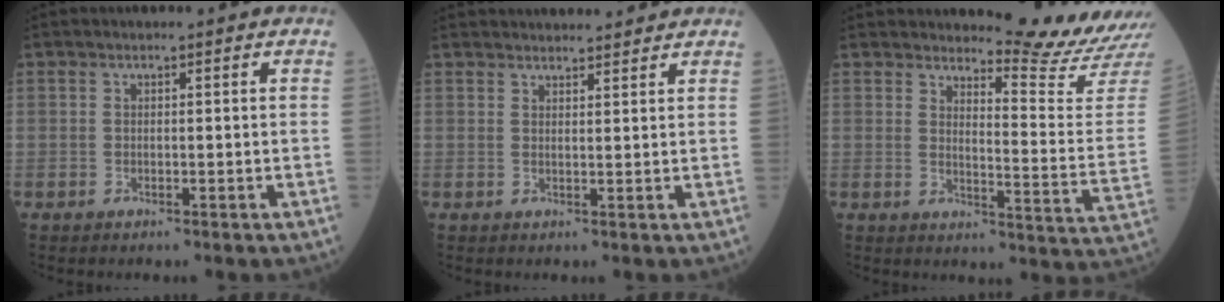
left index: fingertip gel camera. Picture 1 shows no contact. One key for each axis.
{"total": 10.4, "fx": 9.9, "fy": 1.7, "fz": 2.5, "tx": -0.023, "ty": 0.027, "tz": 0.127}
{"total": 12.8, "fx": 12.5, "fy": -2.3, "fz": 1.0, "tx": -0.014, "ty": -0.120, "tz": 0.148}